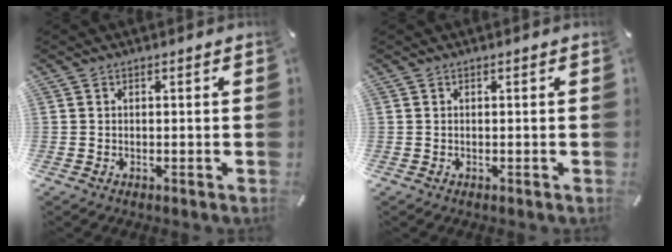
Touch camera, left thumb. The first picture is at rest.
{"total": 0.0}